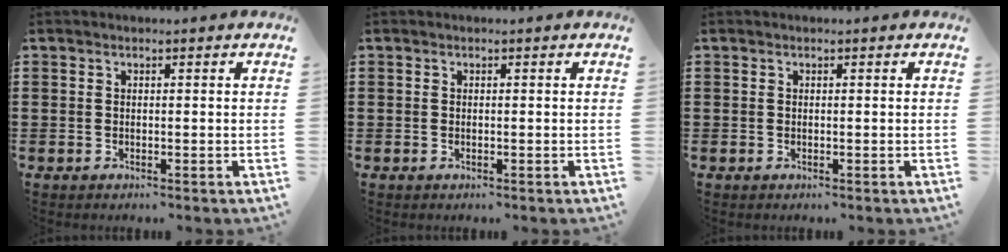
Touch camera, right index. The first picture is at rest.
{"total": 0.0}
{"total": 0.0}